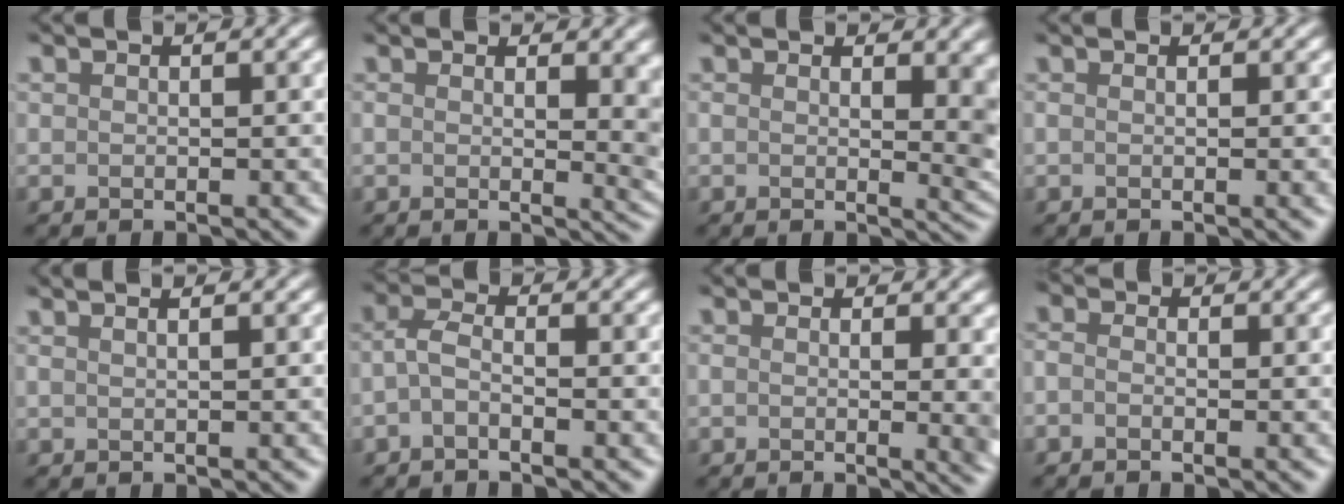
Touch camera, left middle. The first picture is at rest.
{"total": 6.9, "force": [1.3, 2.7, 6.2], "torque": [-0.054, 0.027, 0.015]}
{"total": 7.1, "force": [1.3, 2.6, 6.5], "torque": [-0.049, 0.023, 0.016]}
{"total": 2.1, "force": [0.2, 0.9, 1.9], "torque": [-0.004, 0.015, -0.009]}
{"total": 2.7, "force": [1.6, 1.3, 1.8], "torque": [-0.001, 0.032, -0.001]}
{"total": 1.3, "force": [-1.2, -0.4, 0.2], "torque": [-0.031, 0.004, -0.015]}
{"total": 4.6, "force": [0.1, 1.9, 4.2], "torque": [-0.028, 0.020, -0.001]}
{"total": 1.5, "force": [-1.4, -0.4, -0.4], "torque": [-0.008, -0.001, -0.007]}